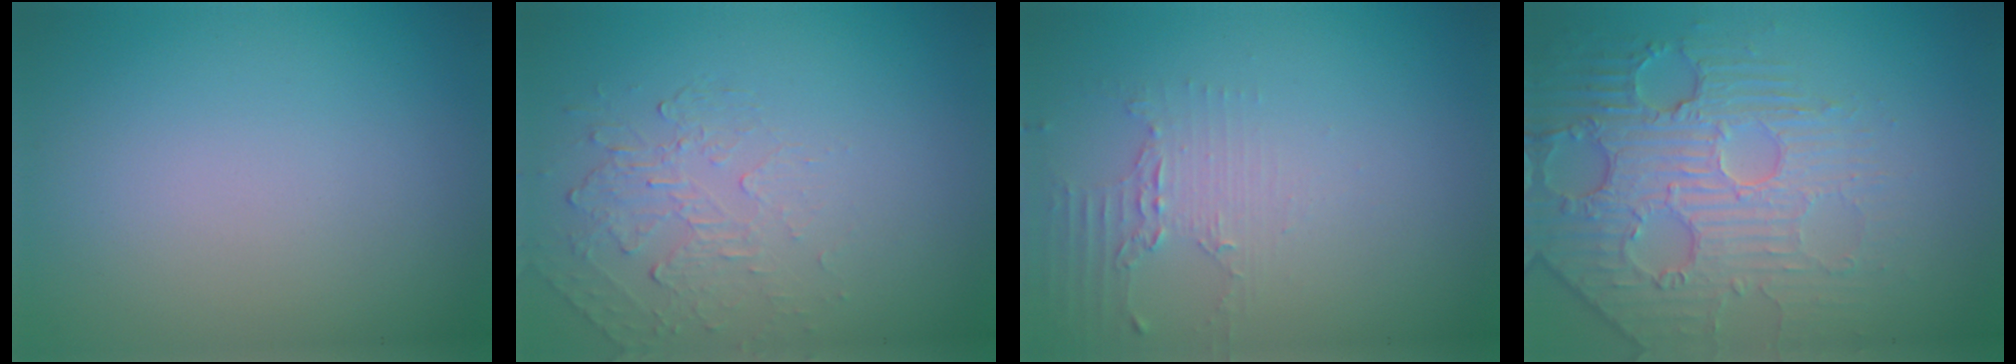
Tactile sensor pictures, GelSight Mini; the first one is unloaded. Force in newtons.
{"total": 2.1, "press": 0.9, "slide": 1.9}
{"total": 2.2, "press": 1.6, "slide": 1.5}
{"total": 4.9, "press": 4.5, "slide": 1.8}